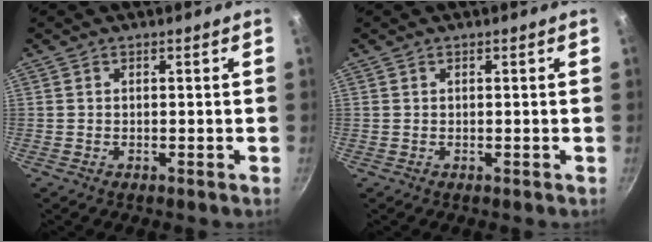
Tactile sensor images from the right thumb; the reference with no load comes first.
{"total": 0.0}